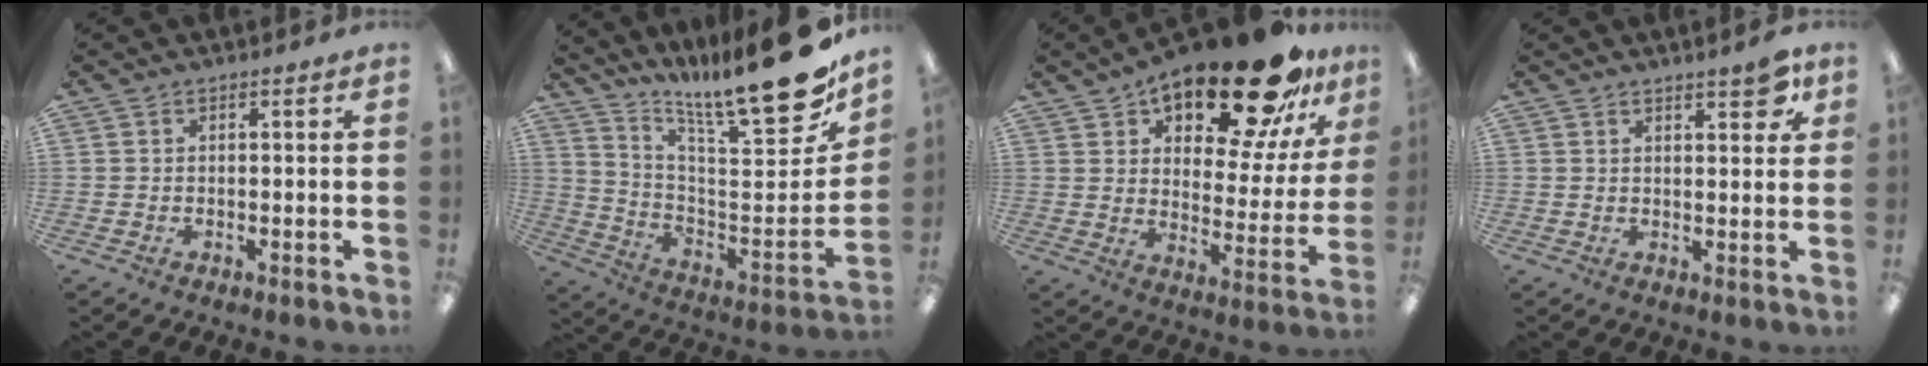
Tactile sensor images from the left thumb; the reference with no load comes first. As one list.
[{"total": 19.6, "force": [15.4, 2.9, 11.8], "torque": [-0.154, -0.135, 0.239]}, {"total": 23.5, "force": [18.0, 8.3, 12.7], "torque": [-0.191, -0.116, 0.298]}, {"total": 4.9, "force": [3.5, 1.6, 3.1], "torque": [-0.036, -0.017, 0.056]}]